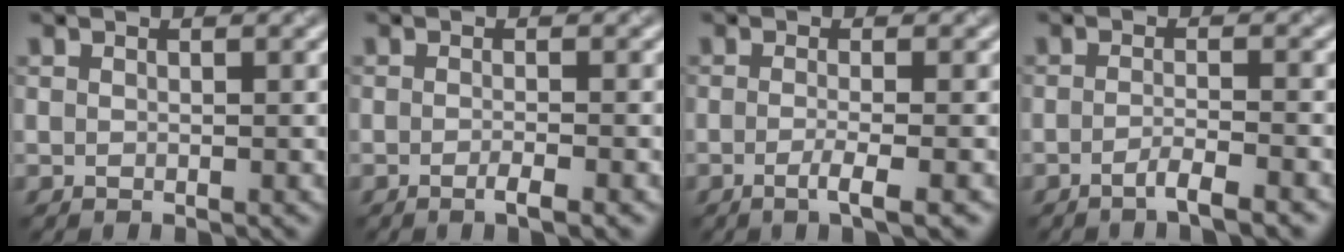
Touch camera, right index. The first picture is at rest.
{"total": 1.8, "force": [-0.8, 0.6, 1.5], "torque": [-0.017, 0.001, -0.015]}
{"total": 2.7, "force": [-1.0, 0.8, 2.4], "torque": [-0.035, -0.001, -0.022]}
{"total": 2.7, "force": [-1.7, 0.6, 2.0], "torque": [-0.028, 0.005, -0.039]}